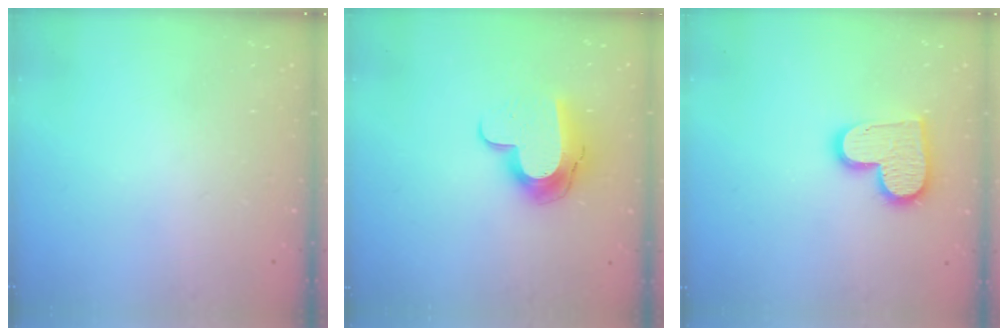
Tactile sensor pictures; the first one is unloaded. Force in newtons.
{"total": 12.1, "press": 12.0, "slide": 0.9}
{"total": 13.8, "press": 13.7, "slide": 1.1}